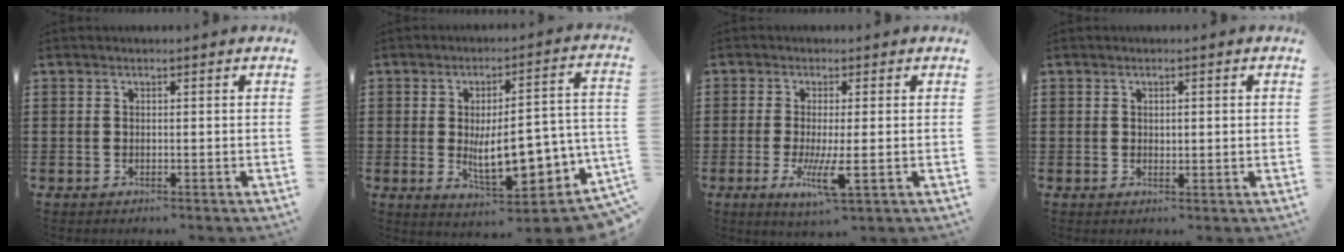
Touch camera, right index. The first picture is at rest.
{"total": 11.0, "force": [-2.6, 4.2, 9.9], "torque": [-0.141, -0.005, -0.040]}
{"total": 6.3, "force": [-1.7, 0.9, 6.0], "torque": [-0.127, -0.026, -0.031]}
{"total": 0.8, "force": [0.3, 0.3, 0.7], "torque": [-0.013, 0.002, 0.005]}